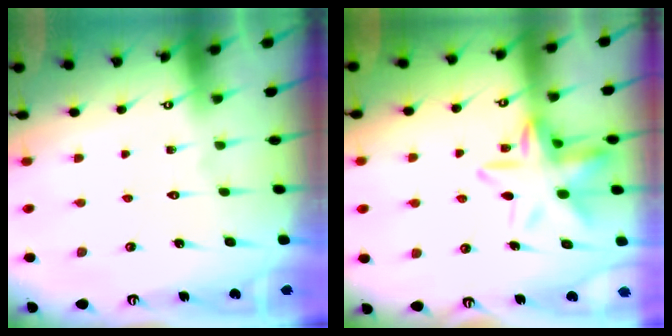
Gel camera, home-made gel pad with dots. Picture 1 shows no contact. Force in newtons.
{"total": 13.1, "press": 13.1, "slide": 1.2}